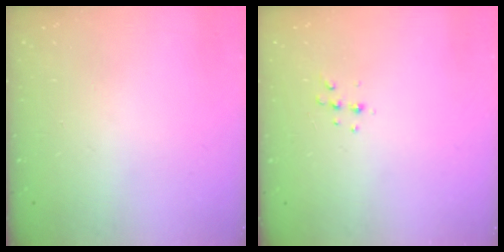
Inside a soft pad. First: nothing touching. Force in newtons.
{"total": 5.6, "press": 5.6, "slide": 0.7}